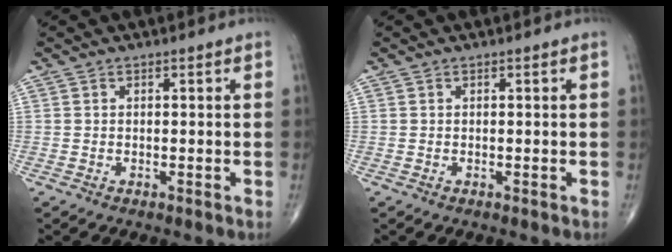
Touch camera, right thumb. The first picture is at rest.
{"total": 0.0}